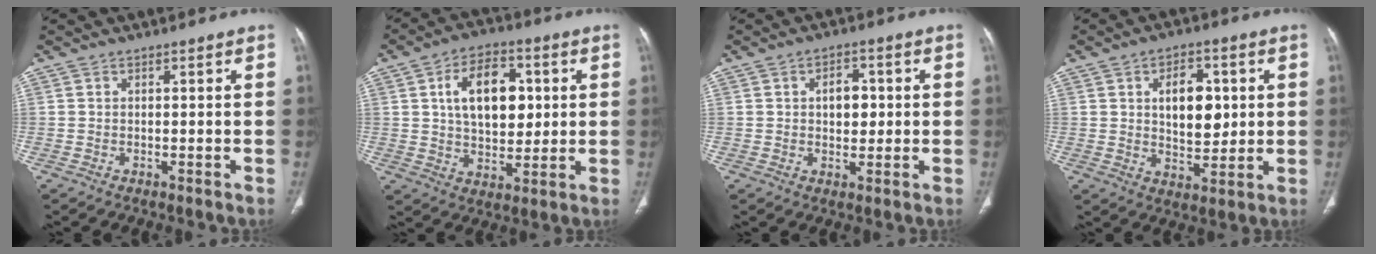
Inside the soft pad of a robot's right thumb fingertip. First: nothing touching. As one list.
[{"total": 14.0, "force": [3.0, 8.8, 10.5], "torque": [-0.133, 0.001, 0.048]}, {"total": 5.2, "force": [0.6, 3.5, 3.8], "torque": [-0.033, 0.003, 0.008]}, {"total": 10.2, "force": [2.0, 6.1, 7.9], "torque": [-0.085, -0.010, 0.037]}]